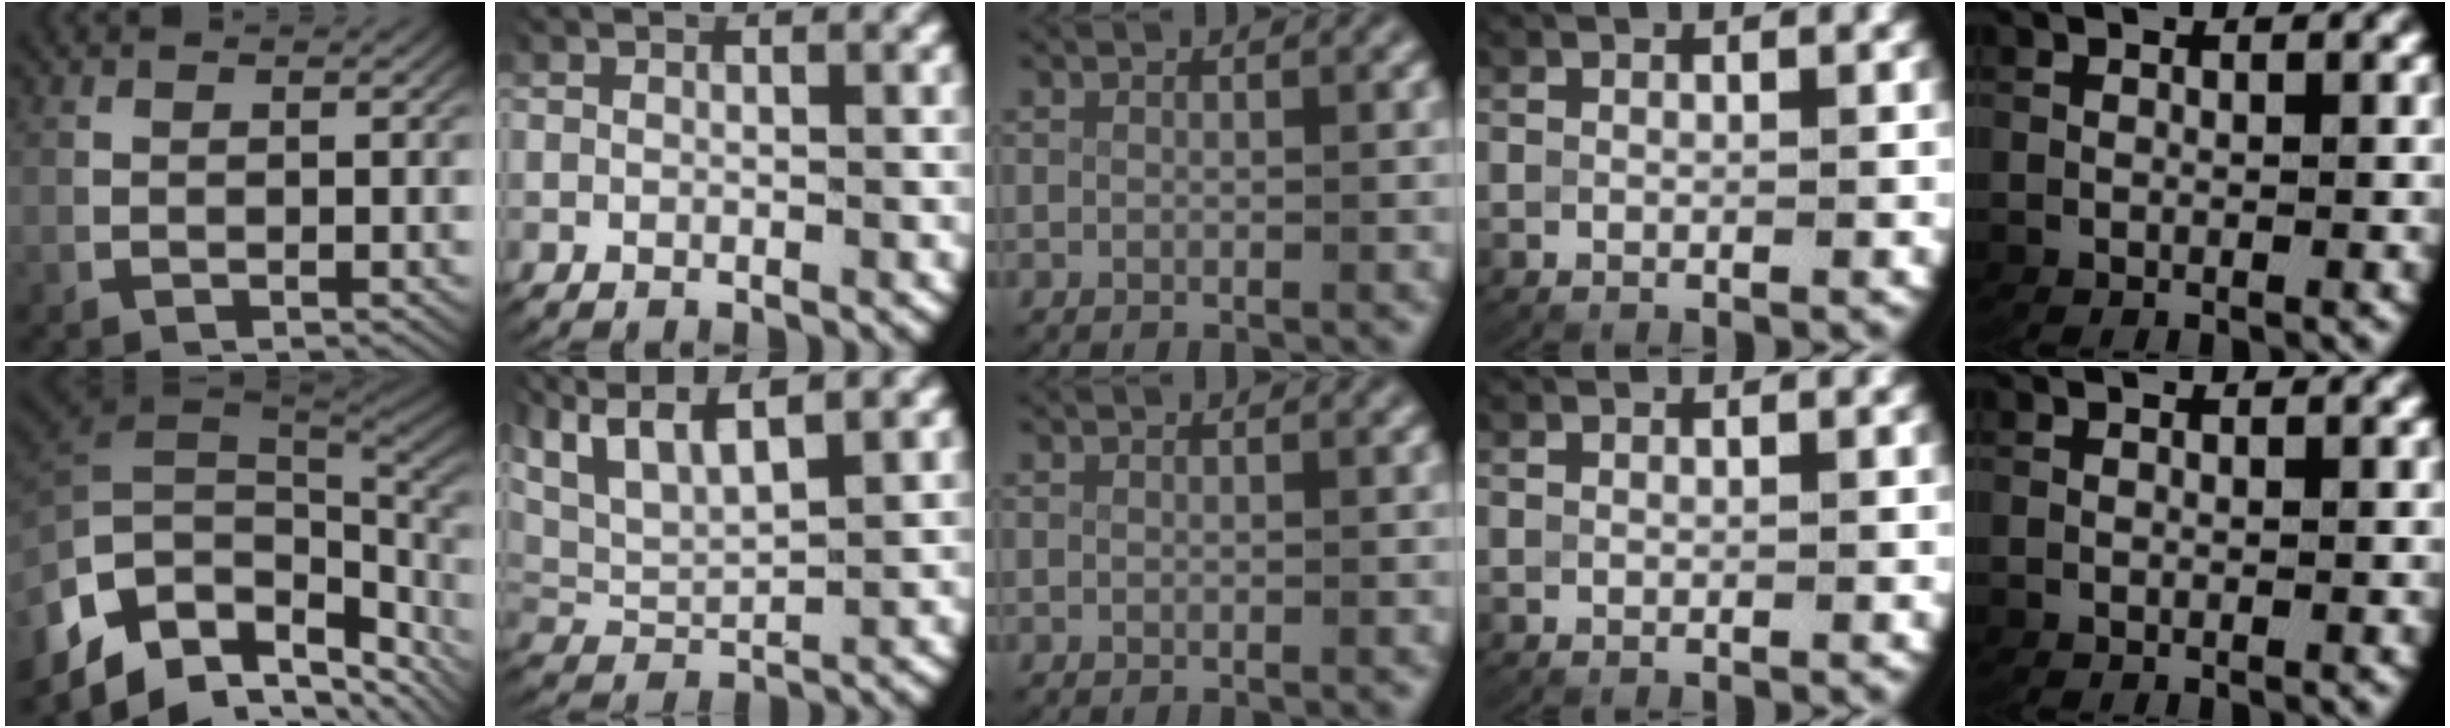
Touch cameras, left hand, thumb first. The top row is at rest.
{"thumb": {"total": 16.4, "force": [-3.7, 11.5, 11.1], "torque": [-0.234, -0.054, -0.023]}, "index": {"total": 7.6, "force": [3.3, 5.0, 4.7], "torque": [-0.125, -0.011, 0.059]}}